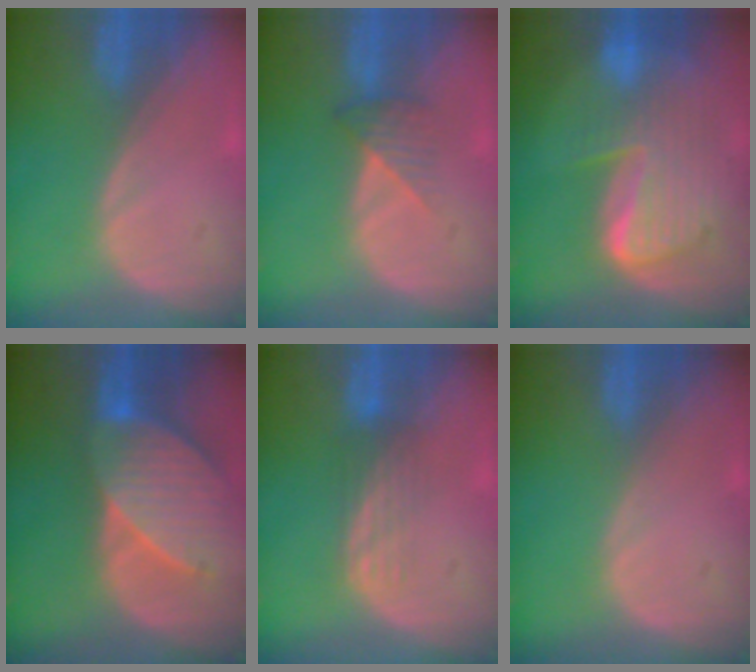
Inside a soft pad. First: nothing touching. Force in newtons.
{"total": 3.4, "press": 3.1, "slide": 1.4}
{"total": 10.0, "press": 8.7, "slide": 5.0}
{"total": 9.6, "press": 8.7, "slide": 3.9}
{"total": 3.4, "press": 3.0, "slide": 1.7}
{"total": 0.0}